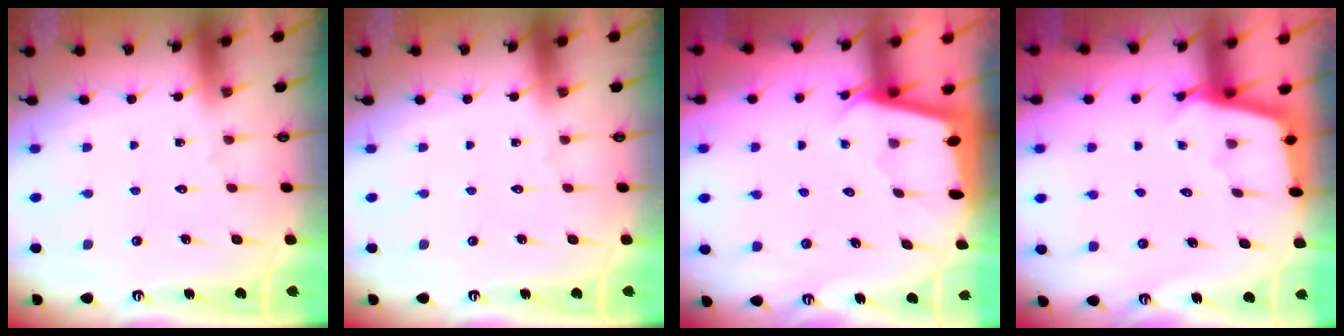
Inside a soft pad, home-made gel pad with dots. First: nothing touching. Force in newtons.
{"total": 0.0}
{"total": 2.0, "press": 2.0, "slide": 0.2}
{"total": 2.5, "press": 2.5, "slide": 0.1}